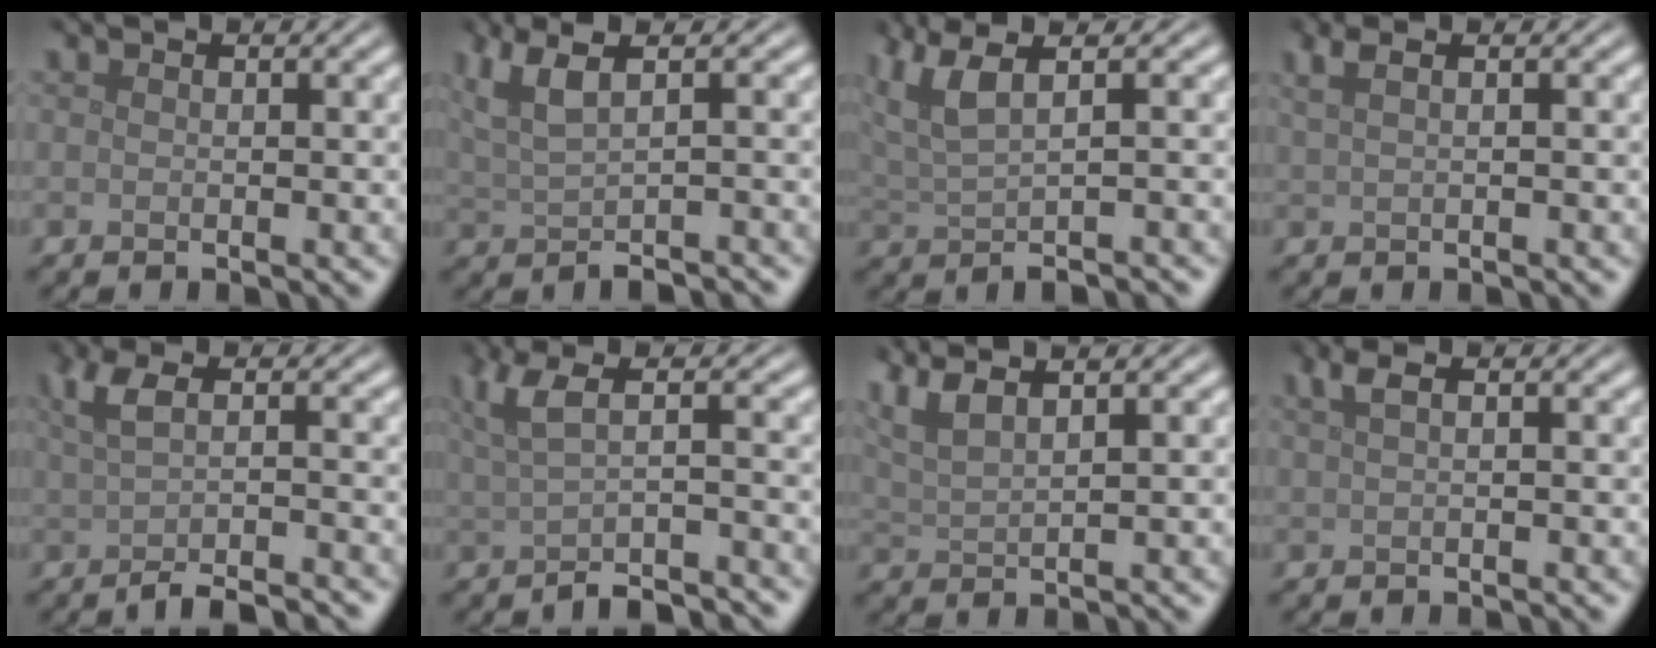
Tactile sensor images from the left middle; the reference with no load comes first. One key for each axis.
{"total": 4.9, "fx": 1.0, "fy": 1.8, "fz": 4.4, "tx": -0.075, "ty": 0.006, "tz": 0.021}
{"total": 5.5, "fx": 1.7, "fy": 2.1, "fz": 4.8, "tx": -0.078, "ty": 0.011, "tz": 0.035}
{"total": 2.6, "fx": 1.4, "fy": 1.0, "fz": 1.9, "tx": -0.031, "ty": 0.005, "tz": 0.014}
{"total": 4.5, "fx": -1.2, "fy": 1.2, "fz": 4.1, "tx": -0.066, "ty": -0.008, "tz": -0.023}
{"total": 4.6, "fx": -0.9, "fy": 1.6, "fz": 4.2, "tx": -0.065, "ty": -0.007, "tz": -0.020}
{"total": 4.2, "fx": 2.9, "fy": 1.2, "fz": 2.8, "tx": -0.059, "ty": 0.020, "tz": 0.054}
{"total": 2.0, "fx": 0.9, "fy": 0.7, "fz": 1.7, "tx": -0.027, "ty": 0.008, "tz": 0.013}